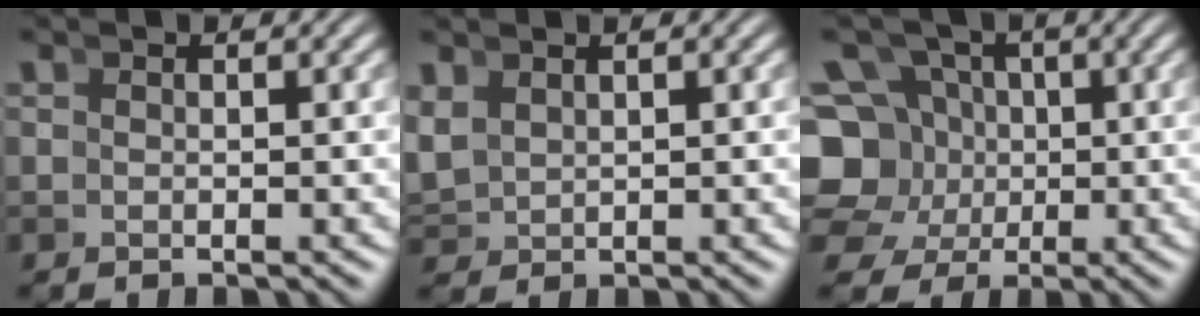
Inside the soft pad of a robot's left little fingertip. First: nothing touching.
{"total": 1.7, "force": [0.8, 1.3, 0.7], "torque": [-0.026, -0.006, 0.029]}
{"total": 11.4, "force": [0.3, 10.2, 5.1], "torque": [-0.111, -0.039, 0.006]}